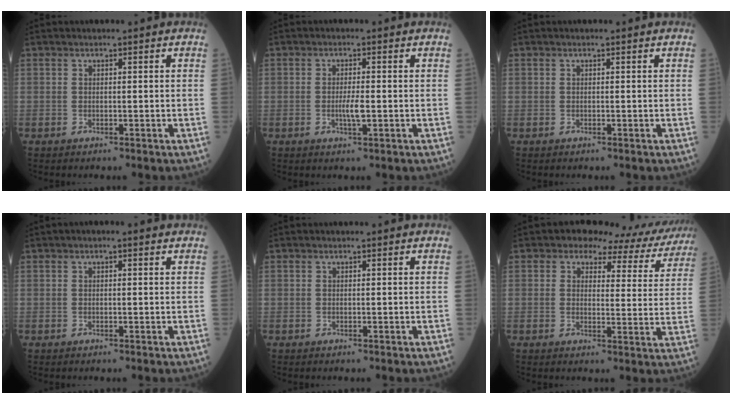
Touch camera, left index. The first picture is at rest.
{"total": 2.5, "force": [-0.4, 0.2, 2.4], "torque": [-0.048, -0.003, -0.005]}
{"total": 0.0}
{"total": 1.1, "force": [0.6, 0.2, 0.9], "torque": [-0.023, 0.011, 0.006]}
{"total": 0.0}
{"total": 10.6, "force": [9.2, 4.6, 2.2], "torque": [0.000, 0.001, 0.078]}